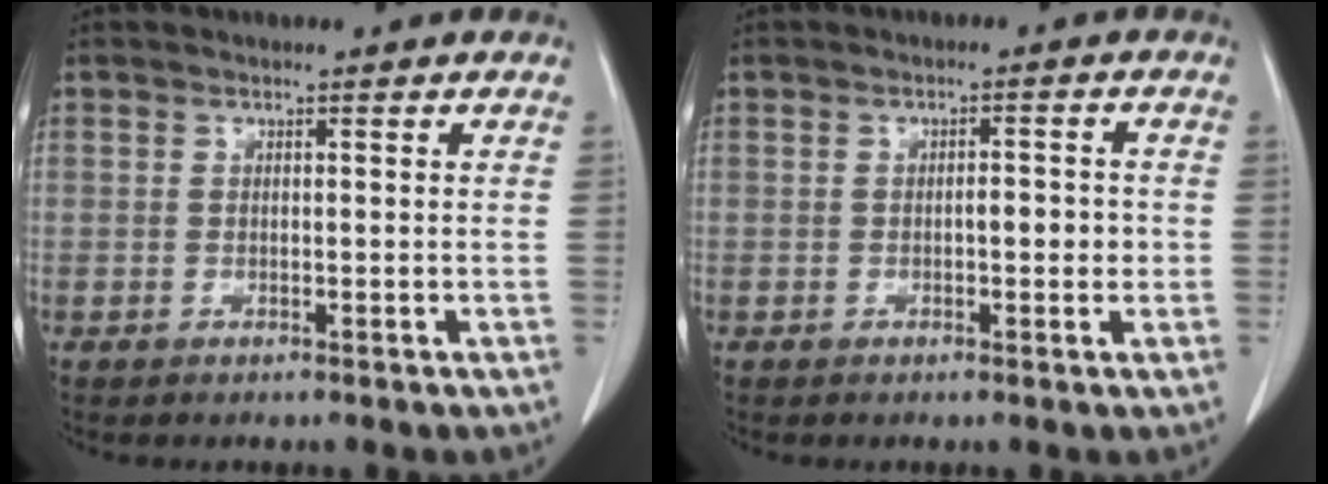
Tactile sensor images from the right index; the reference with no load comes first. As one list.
[{"total": 2.8, "force": [-0.4, 1.0, 2.6], "torque": [-0.039, 0.004, -0.005]}]